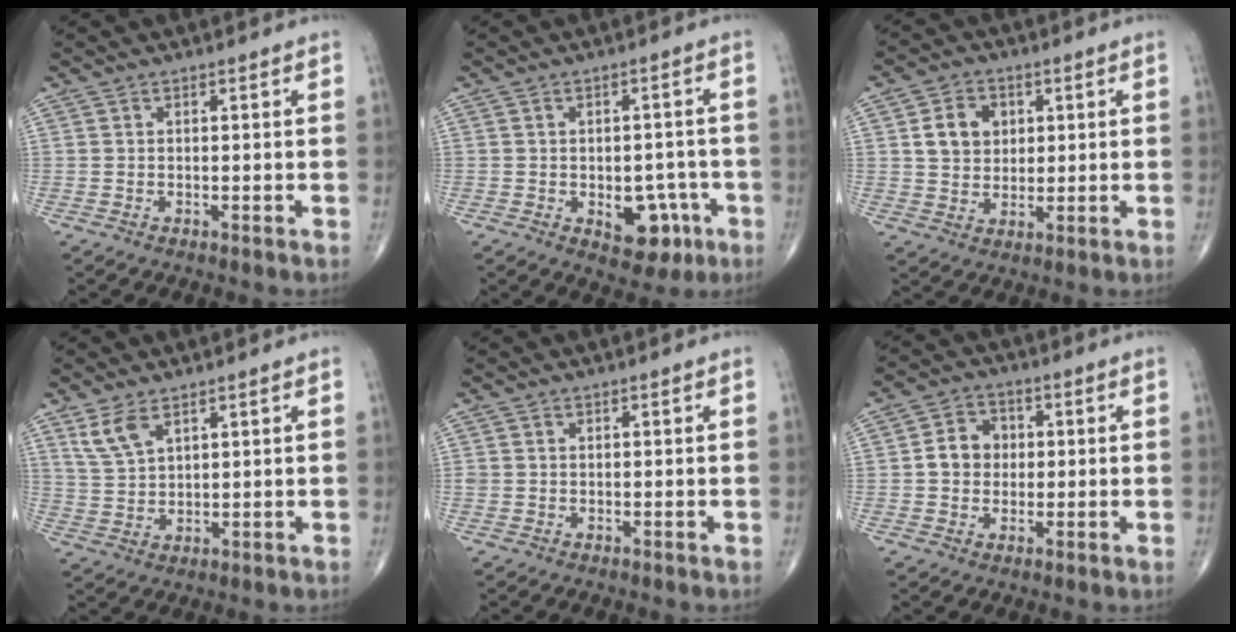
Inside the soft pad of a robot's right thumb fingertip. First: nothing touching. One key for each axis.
{"total": 8.2, "fx": -3.0, "fy": 5.2, "fz": 5.7, "tx": -0.038, "ty": 0.020, "tz": -0.030}
{"total": 7.5, "fx": 2.0, "fy": 6.1, "fz": 3.9, "tx": -0.039, "ty": -0.007, "tz": 0.036}
{"total": 5.5, "fx": 3.4, "fy": 2.5, "fz": 3.5, "tx": -0.071, "ty": -0.012, "tz": 0.077}
{"total": 0.6, "fx": 0.1, "fy": 0.6, "fz": 0.2, "tx": 0.004, "ty": 0.002, "tz": 0.002}
{"total": 6.4, "fx": 0.3, "fy": 5.5, "fz": 3.2, "tx": -0.031, "ty": 0.013, "tz": -0.004}